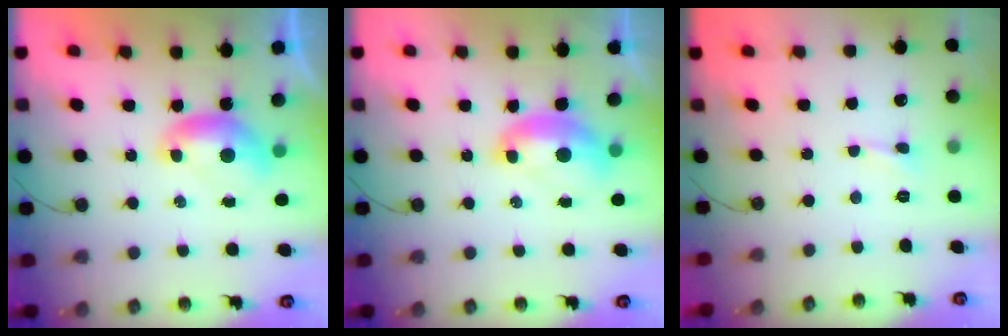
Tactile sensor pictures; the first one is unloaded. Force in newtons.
{"total": 2.1, "press": 2.0, "slide": 0.7}
{"total": 1.3, "press": 1.2, "slide": 0.4}